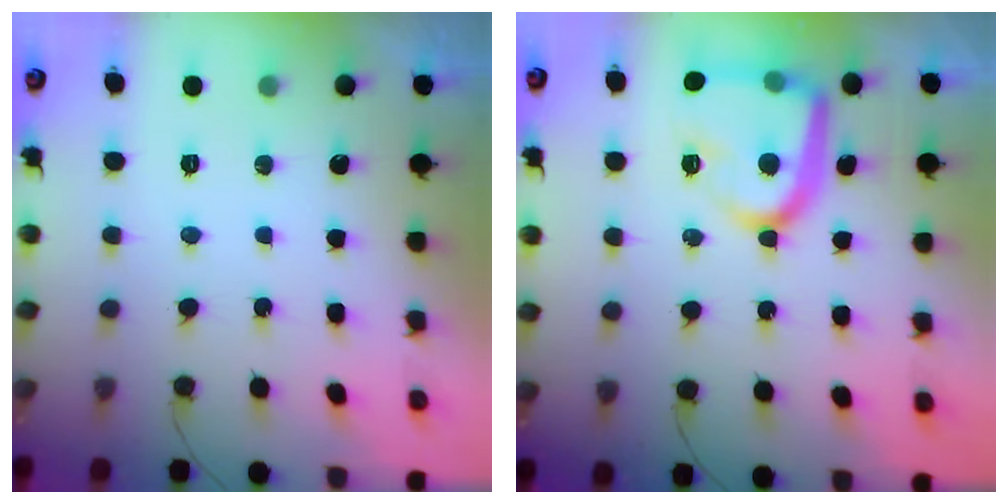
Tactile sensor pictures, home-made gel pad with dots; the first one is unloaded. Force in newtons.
{"total": 16.8, "press": 16.8, "slide": 1.0}